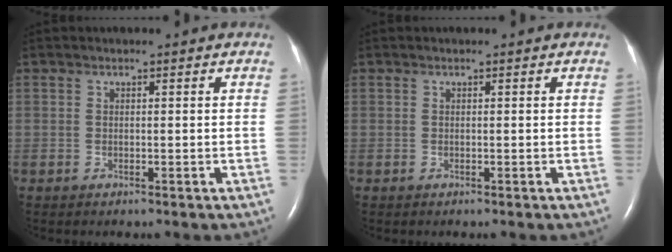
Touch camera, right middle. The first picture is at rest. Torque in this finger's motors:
{"motor_torque": [0.13, -0.23, 0.00, 0.02]}